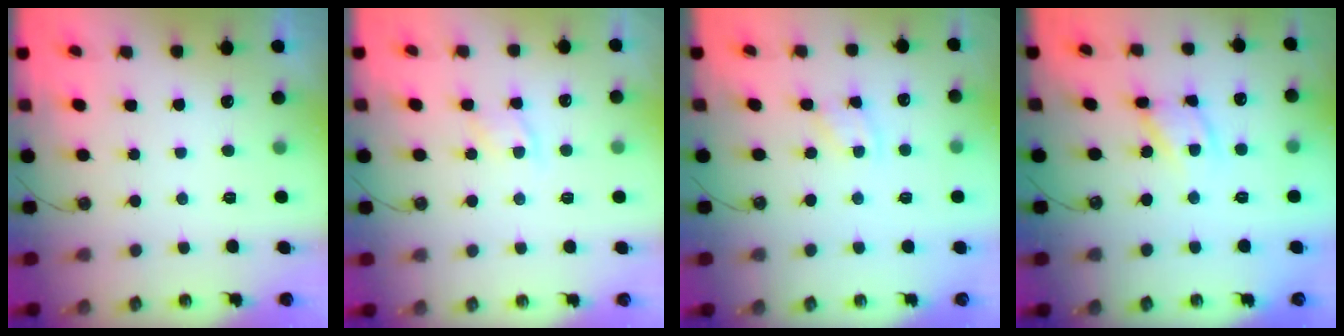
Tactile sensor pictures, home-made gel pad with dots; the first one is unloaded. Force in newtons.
{"total": 6.5, "press": 6.5, "slide": 0.8}
{"total": 2.8, "press": 2.8, "slide": 0.4}
{"total": 12.9, "press": 12.8, "slide": 1.5}